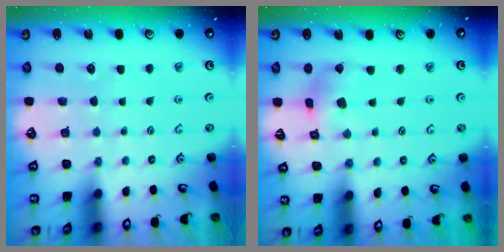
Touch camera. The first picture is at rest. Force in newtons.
{"total": 5.1, "press": 5.1, "slide": 0.4}